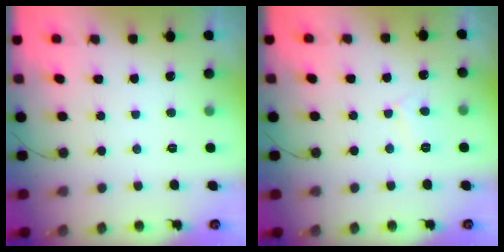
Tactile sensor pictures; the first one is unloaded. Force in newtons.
{"total": 3.7, "press": 3.7, "slide": 0.4}